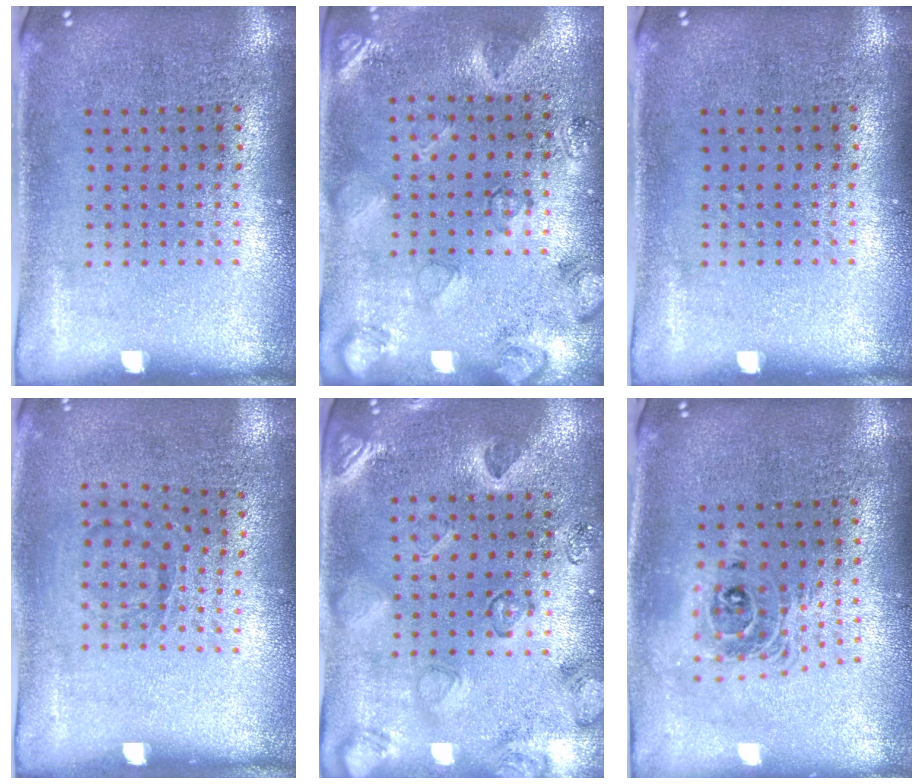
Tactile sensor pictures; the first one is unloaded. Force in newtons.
{"total": 2.6, "press": 1.7, "slide": 1.9}
{"total": 0.0}
{"total": 1.0, "press": 0.7, "slide": 0.7}
{"total": 2.3, "press": 2.0, "slide": 1.1}
{"total": 2.0, "press": 1.5, "slide": 1.3}